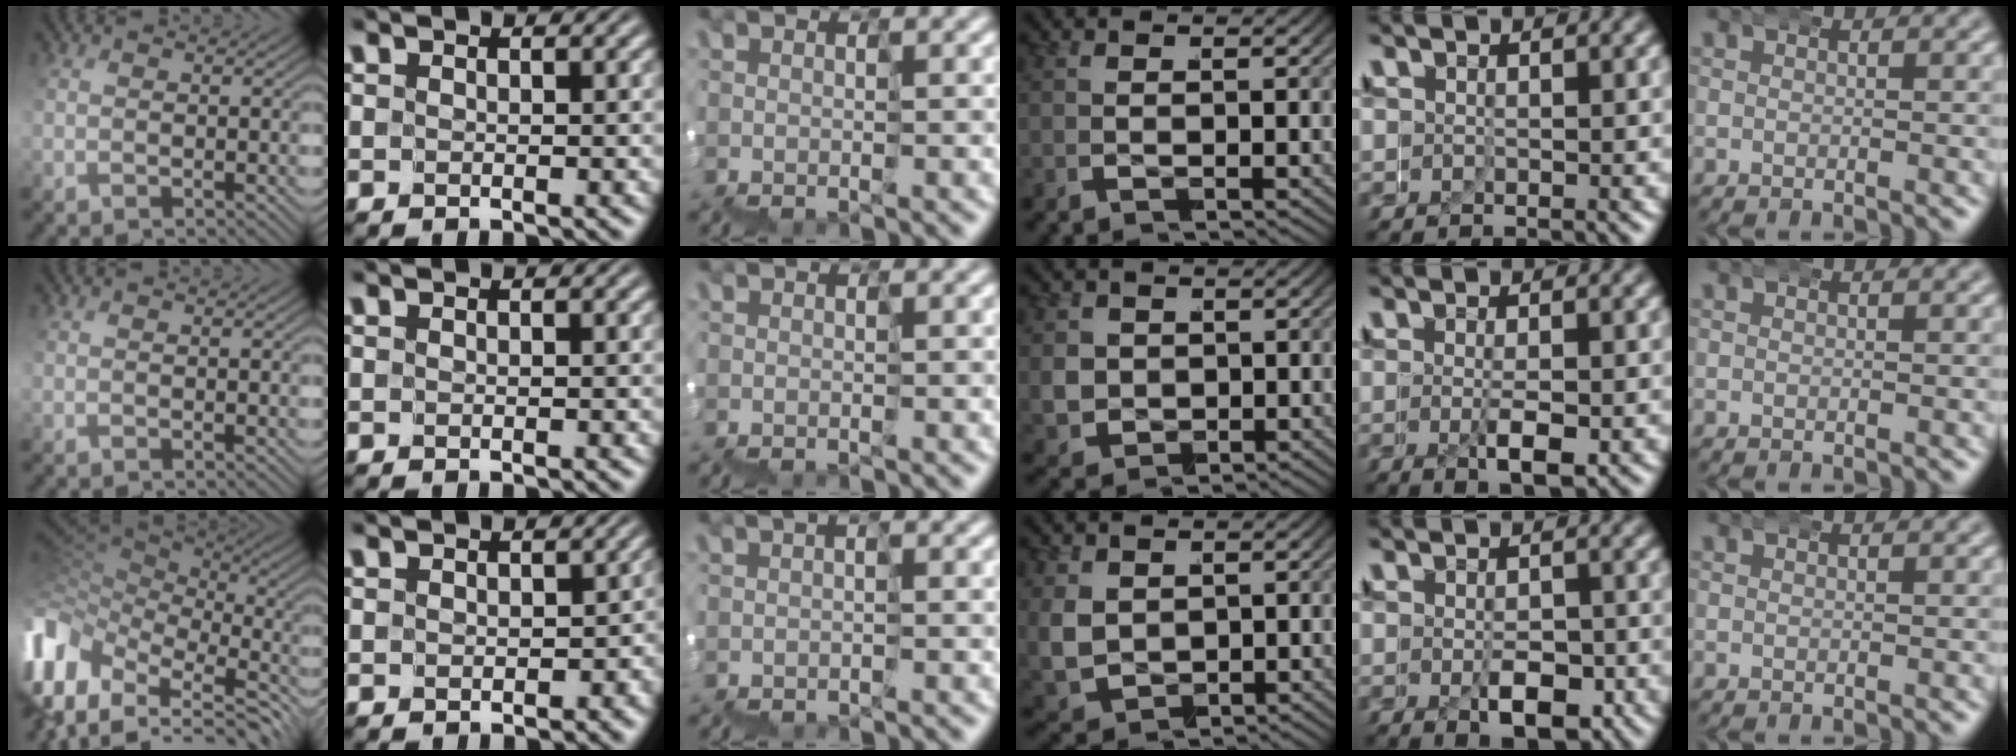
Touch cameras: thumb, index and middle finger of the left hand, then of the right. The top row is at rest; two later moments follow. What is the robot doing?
{"motion": "wrap", "object": "ethernet cable"}